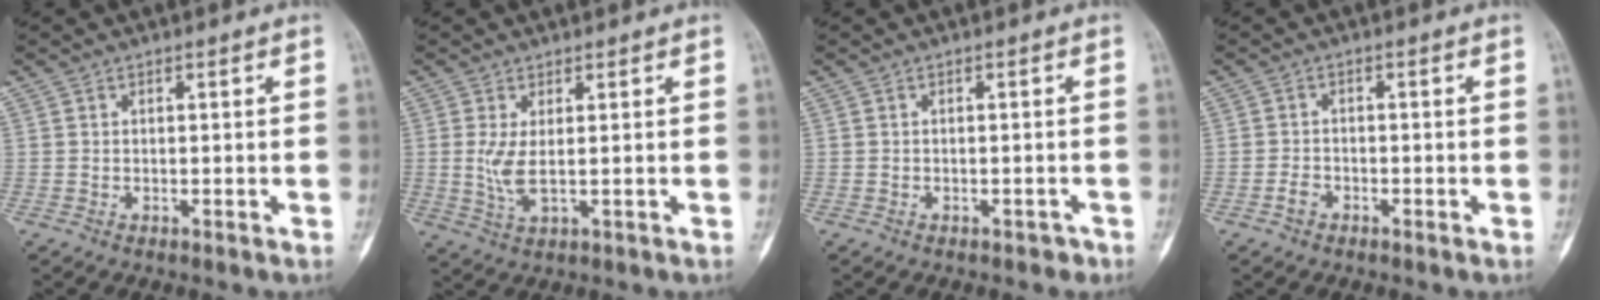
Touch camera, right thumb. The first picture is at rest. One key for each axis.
{"total": 4.3, "fx": 0.4, "fy": 1.3, "fz": 4.1, "tx": -0.101, "ty": -0.013, "tz": 0.014}
{"total": 1.3, "fx": -1.0, "fy": 0.9, "fz": 0.4, "tx": -0.001, "ty": 0.012, "tz": -0.011}
{"total": 1.8, "fx": -1.1, "fy": 1.2, "fz": 0.8, "tx": -0.012, "ty": 0.009, "tz": -0.023}